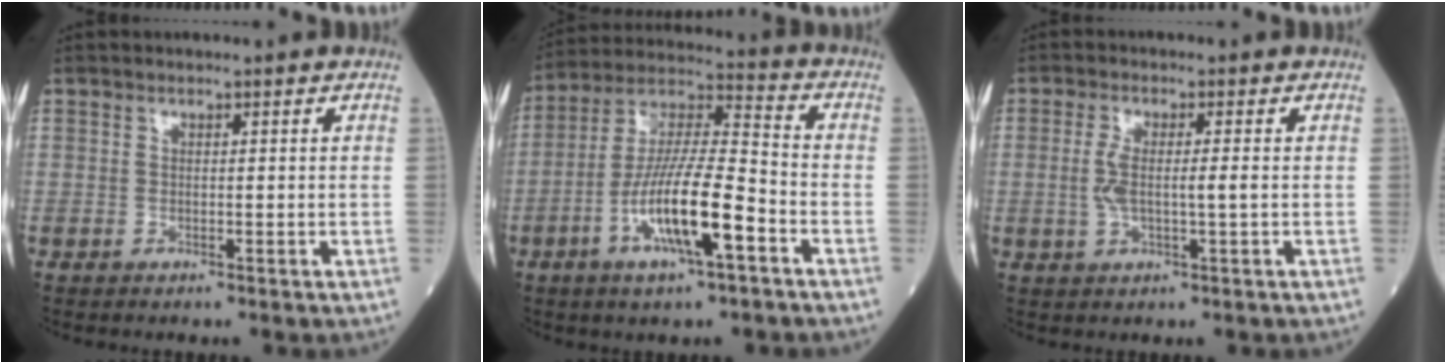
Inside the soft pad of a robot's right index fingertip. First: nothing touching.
{"total": 14.5, "force": [-5.5, 1.9, 13.3], "torque": [-0.255, -0.004, -0.100]}
{"total": 4.4, "force": [-0.2, 0.7, 4.4], "torque": [-0.093, 0.001, -0.003]}